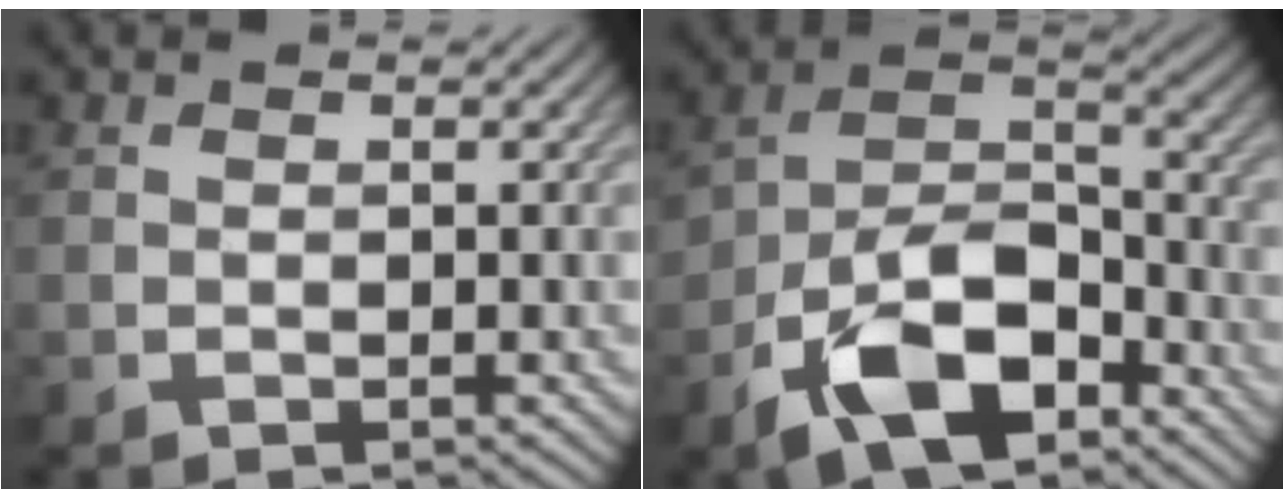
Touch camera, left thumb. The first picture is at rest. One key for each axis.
{"total": 11.6, "fx": -6.6, "fy": 5.9, "fz": 7.4, "tx": -0.143, "ty": -0.001, "tz": -0.131}